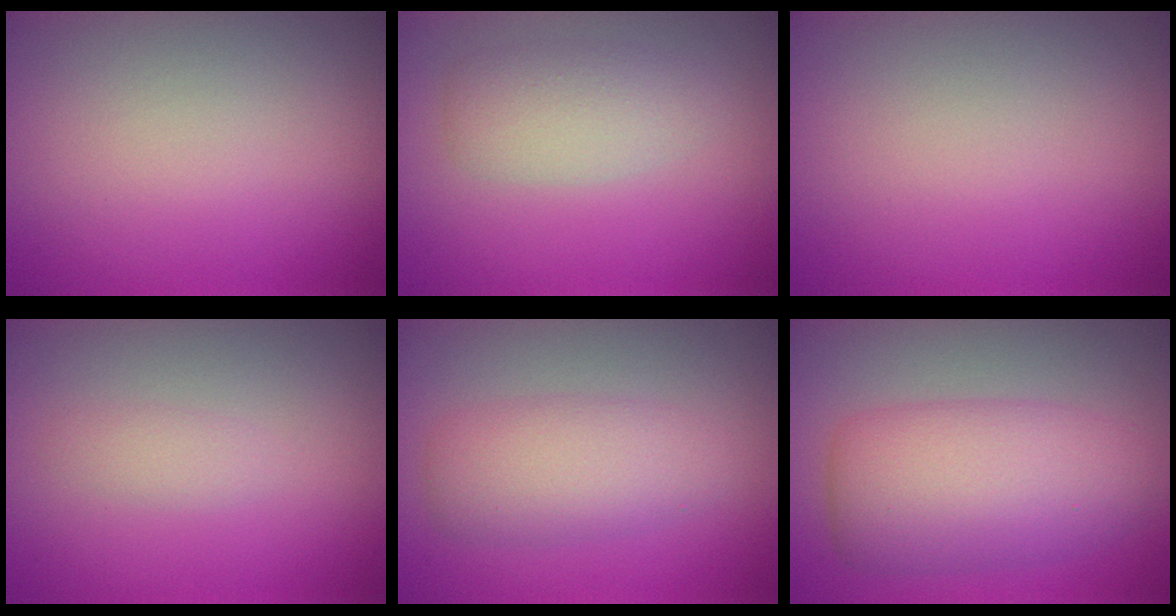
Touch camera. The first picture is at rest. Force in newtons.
{"total": 3.0, "press": 3.0, "slide": 0.3}
{"total": 0.0}
{"total": 1.0, "press": 1.0, "slide": 0.0}
{"total": 3.9, "press": 3.9, "slide": 0.0}
{"total": 6.8, "press": 6.8, "slide": 0.2}